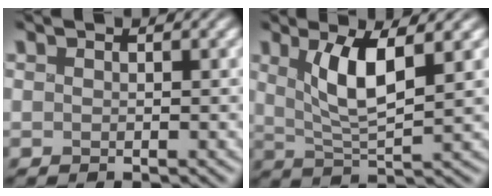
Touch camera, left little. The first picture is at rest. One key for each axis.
{"total": 4.8, "fx": 1.3, "fy": 1.4, "fz": 4.4, "tx": -0.085, "ty": -0.006, "tz": 0.025}